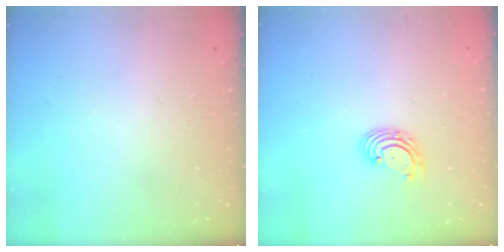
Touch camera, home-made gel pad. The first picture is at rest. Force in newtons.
{"total": 2.7, "press": 2.7, "slide": 0.1}